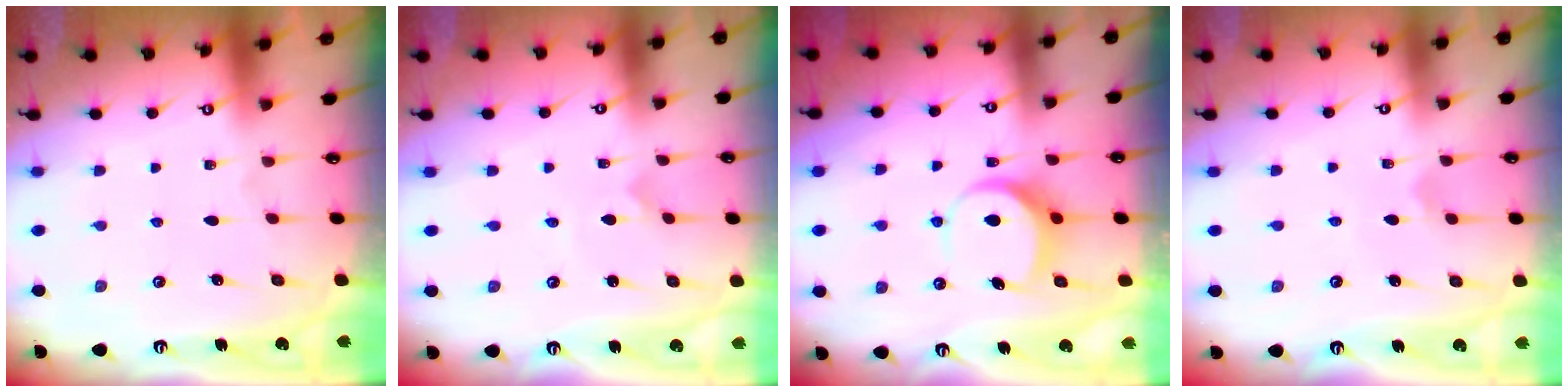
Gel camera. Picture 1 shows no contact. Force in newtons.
{"total": 1.0, "press": 1.0, "slide": 0.0}
{"total": 6.5, "press": 6.5, "slide": 0.4}
{"total": 2.8, "press": 2.8, "slide": 0.6}